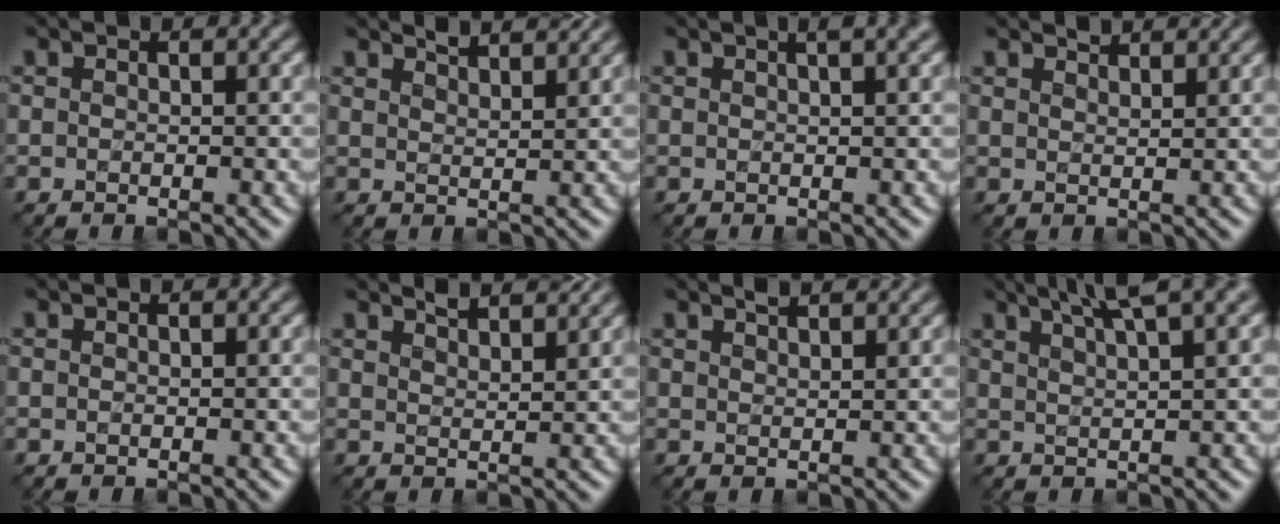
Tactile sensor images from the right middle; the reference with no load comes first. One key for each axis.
{"total": 3.0, "fx": 2.7, "fy": 0.7, "fz": 1.3, "tx": -0.002, "ty": 0.008, "tz": 0.026}
{"total": 3.7, "fx": 2.0, "fy": 1.4, "fz": 2.8, "tx": -0.011, "ty": 0.015, "tz": 0.001}
{"total": 2.0, "fx": 1.9, "fy": 0.3, "fz": 0.5, "tx": -0.007, "ty": -0.001, "tz": 0.028}
{"total": 0.0}
{"total": 3.1, "fx": 2.7, "fy": 0.7, "fz": 1.4, "tx": -0.005, "ty": 0.009, "tz": 0.028}
{"total": 2.1, "fx": 1.7, "fy": 0.5, "fz": 1.0, "tx": -0.006, "ty": 0.007, "tz": 0.019}
{"total": 6.1, "fx": 4.3, "fy": 1.1, "fz": 4.2, "tx": -0.046, "ty": 0.024, "tz": 0.050}